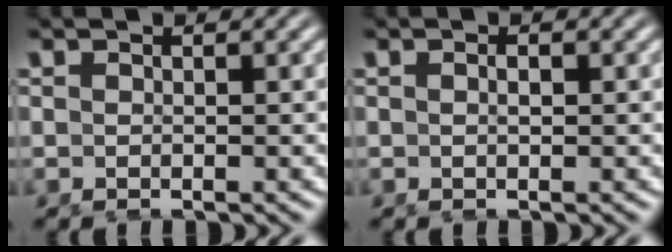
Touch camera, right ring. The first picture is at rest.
{"total": 0.6, "force": [-0.2, -0.1, 0.5], "torque": [-0.008, -0.004, 0.000]}